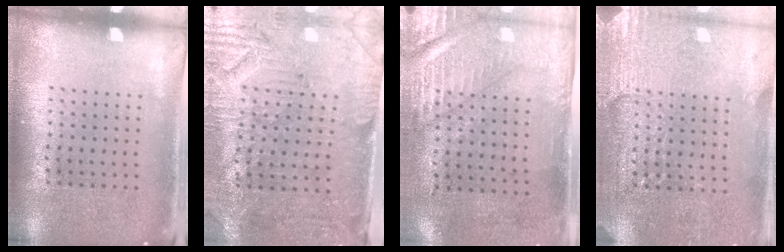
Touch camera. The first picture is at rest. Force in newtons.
{"total": 3.2, "press": 2.9, "slide": 1.4}
{"total": 3.0, "press": 2.5, "slide": 1.6}
{"total": 2.9, "press": 2.9, "slide": 0.2}